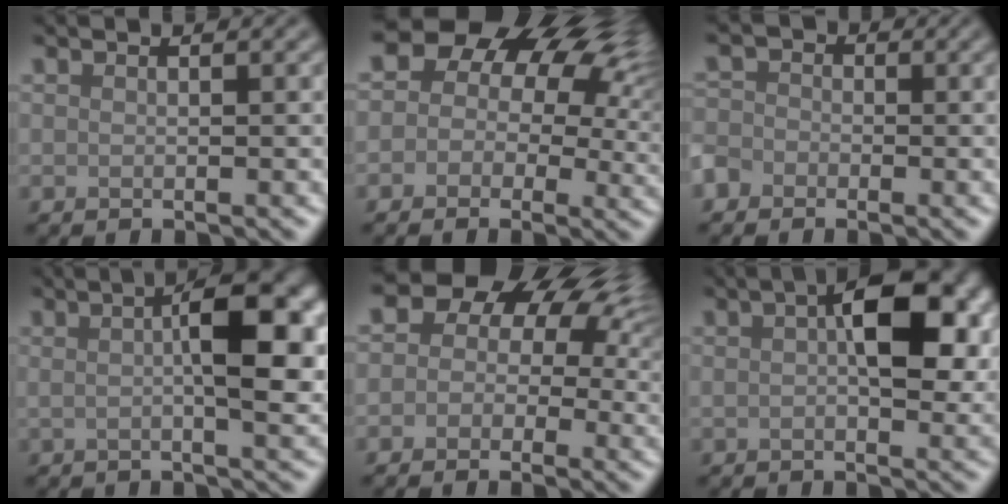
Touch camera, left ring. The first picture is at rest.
{"total": 13.8, "force": [5.0, 10.1, 8.0], "torque": [-0.106, 0.046, 0.058]}
{"total": 3.3, "force": [-1.7, 2.7, 0.7], "torque": [-0.003, 0.005, -0.041]}
{"total": 7.1, "force": [1.2, 1.7, 6.8], "torque": [-0.088, 0.013, 0.013]}
{"total": 10.5, "force": [3.4, 7.9, 6.0], "torque": [-0.063, 0.038, 0.018]}
{"total": 7.6, "force": [1.8, 3.3, 6.6], "torque": [-0.092, 0.014, 0.020]}